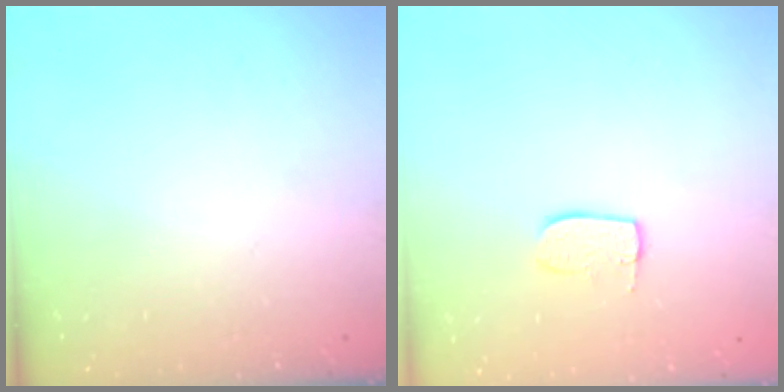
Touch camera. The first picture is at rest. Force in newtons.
{"total": 7.1, "press": 7.0, "slide": 0.4}